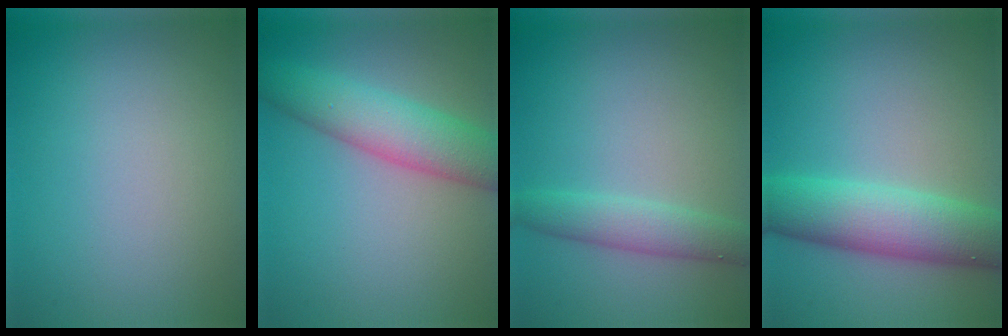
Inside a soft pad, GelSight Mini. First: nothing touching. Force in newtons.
{"total": 5.7, "press": 5.7, "slide": 0.2}
{"total": 2.9, "press": 2.9, "slide": 0.1}
{"total": 7.0, "press": 7.0, "slide": 0.2}